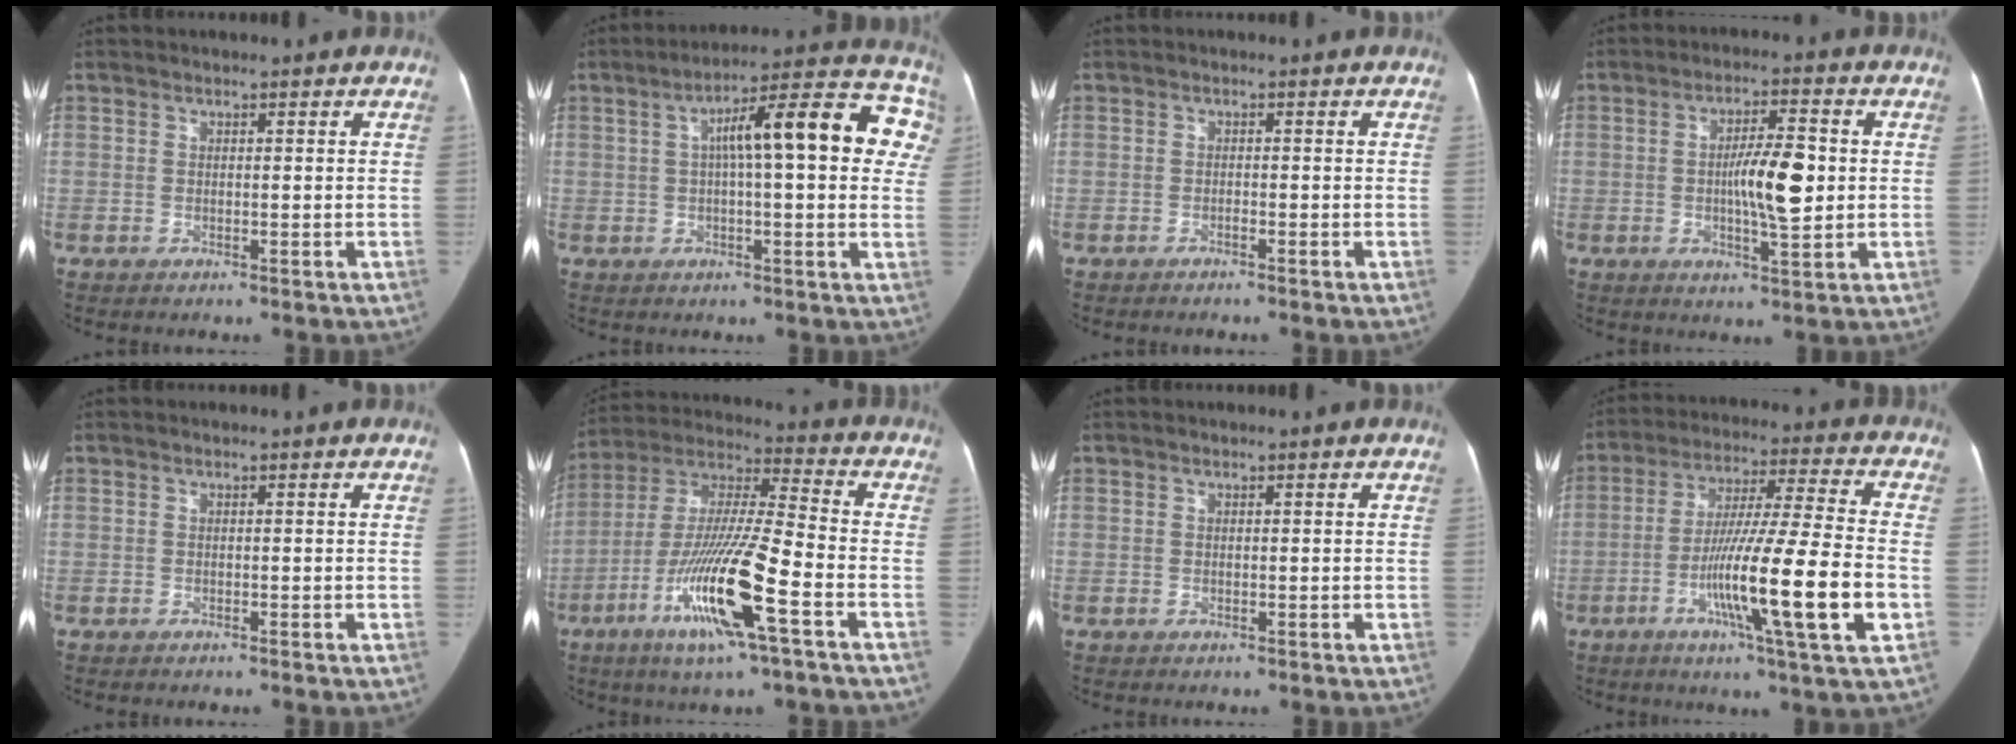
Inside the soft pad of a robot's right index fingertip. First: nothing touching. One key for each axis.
{"total": 17.1, "fx": 3.7, "fy": 3.8, "fz": 16.2, "tx": -0.218, "ty": 0.059, "tz": 0.045}
{"total": 0.8, "fx": -0.7, "fy": 0.1, "fz": 0.3, "tx": -0.007, "ty": 0.001, "tz": -0.012}
{"total": 8.6, "fx": -0.1, "fy": 2.0, "fz": 8.4, "tx": -0.147, "ty": 0.009, "tz": -0.002}
{"total": 0.0}
{"total": 17.8, "fx": -7.3, "fy": 1.0, "fz": 16.2, "tx": -0.334, "ty": -0.014, "tz": -0.136}
{"total": 0.0}
{"total": 18.0, "fx": -5.2, "fy": -0.4, "fz": 17.2, "tx": -0.285, "ty": -0.011, "tz": -0.091}